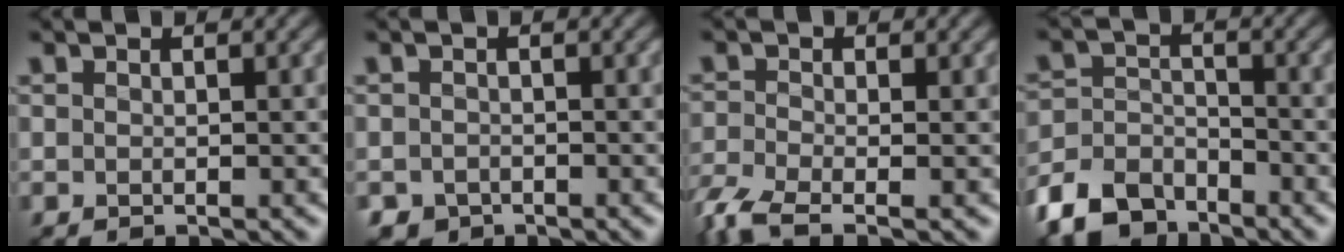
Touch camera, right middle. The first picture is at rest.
{"total": 1.4, "force": [-0.8, 1.1, -0.3], "torque": [0.007, -0.002, -0.014]}
{"total": 4.7, "force": [-3.4, 1.6, 2.8], "torque": [-0.078, -0.012, -0.079]}
{"total": 5.3, "force": [-4.4, 2.6, 1.4], "torque": [-0.033, -0.007, -0.089]}